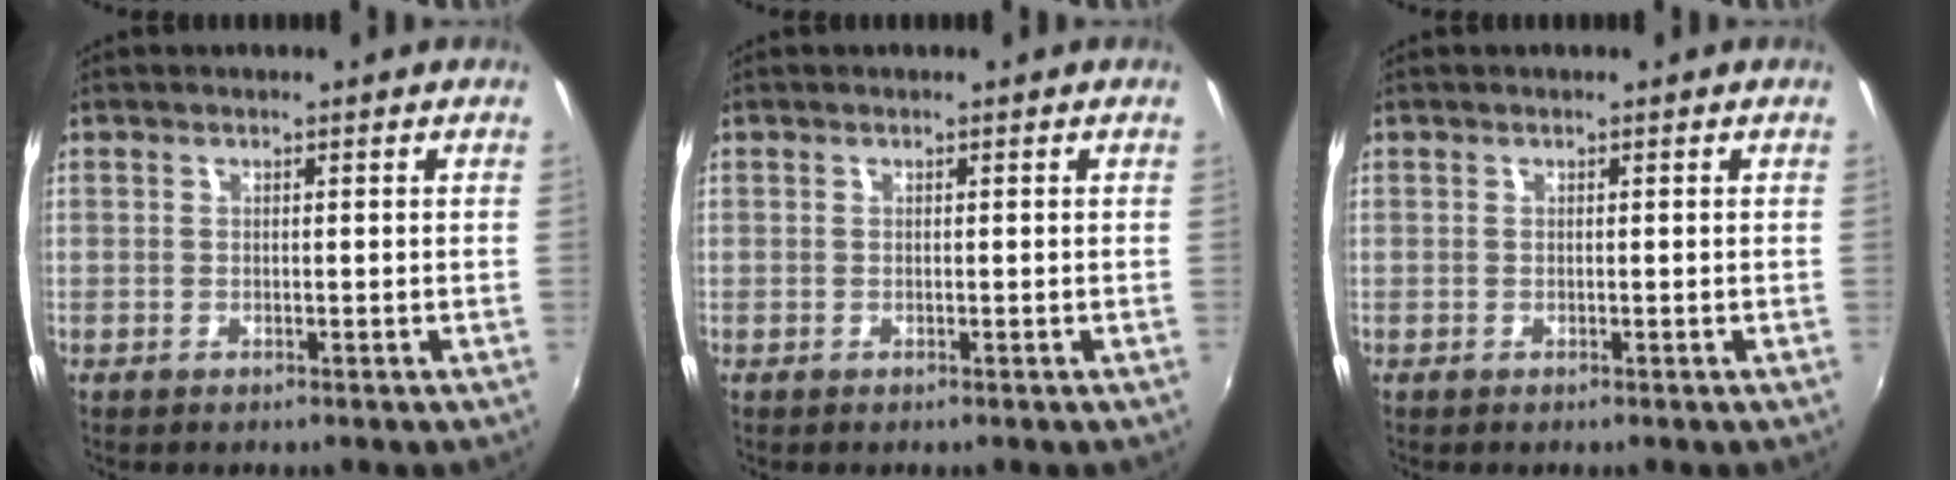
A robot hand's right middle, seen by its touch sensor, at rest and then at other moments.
{"total": 0.0}
{"total": 0.0}